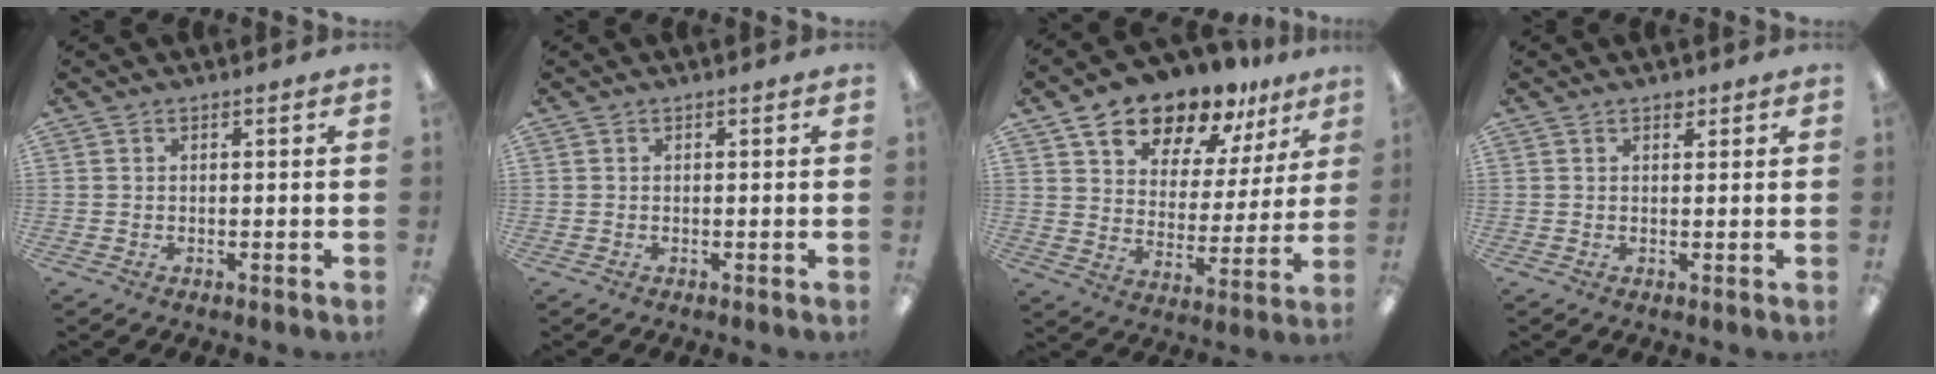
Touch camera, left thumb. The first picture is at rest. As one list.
[{"total": 0.0}, {"total": 14.3, "force": [12.0, 6.4, 4.6], "torque": [-0.081, -0.084, 0.219]}, {"total": 1.6, "force": [1.2, 0.9, 0.7], "torque": [0.002, -0.005, 0.018]}]